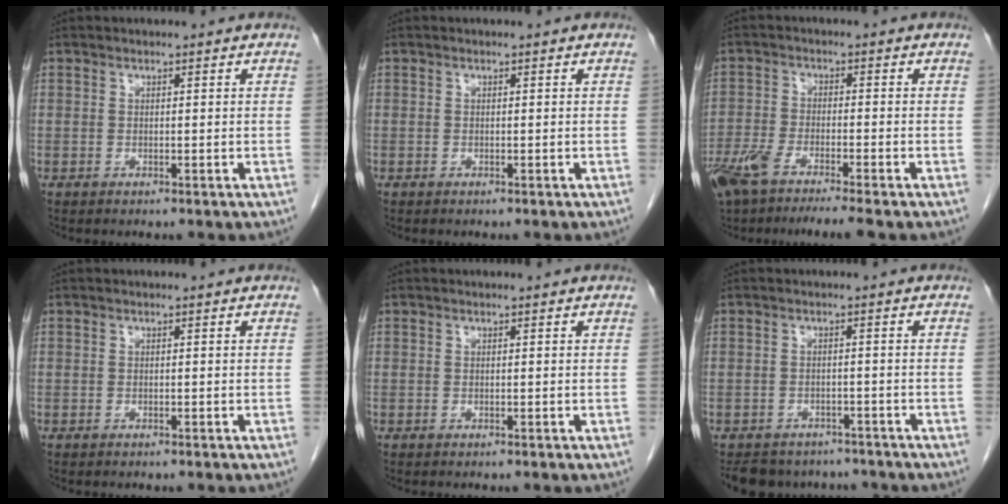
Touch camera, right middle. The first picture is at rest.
{"total": 0.0}
{"total": 9.5, "force": [-7.1, 0.9, 6.2], "torque": [-0.116, -0.012, -0.124]}
{"total": 0.0}
{"total": 0.0}
{"total": 9.2, "force": [-8.0, 4.2, 1.8], "torque": [-0.026, 0.005, -0.100]}